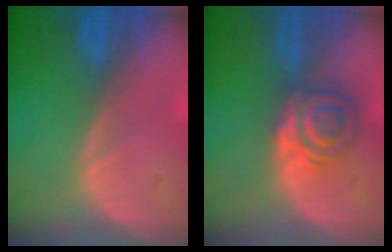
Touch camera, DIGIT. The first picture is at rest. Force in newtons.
{"total": 6.0, "press": 5.5, "slide": 2.2}